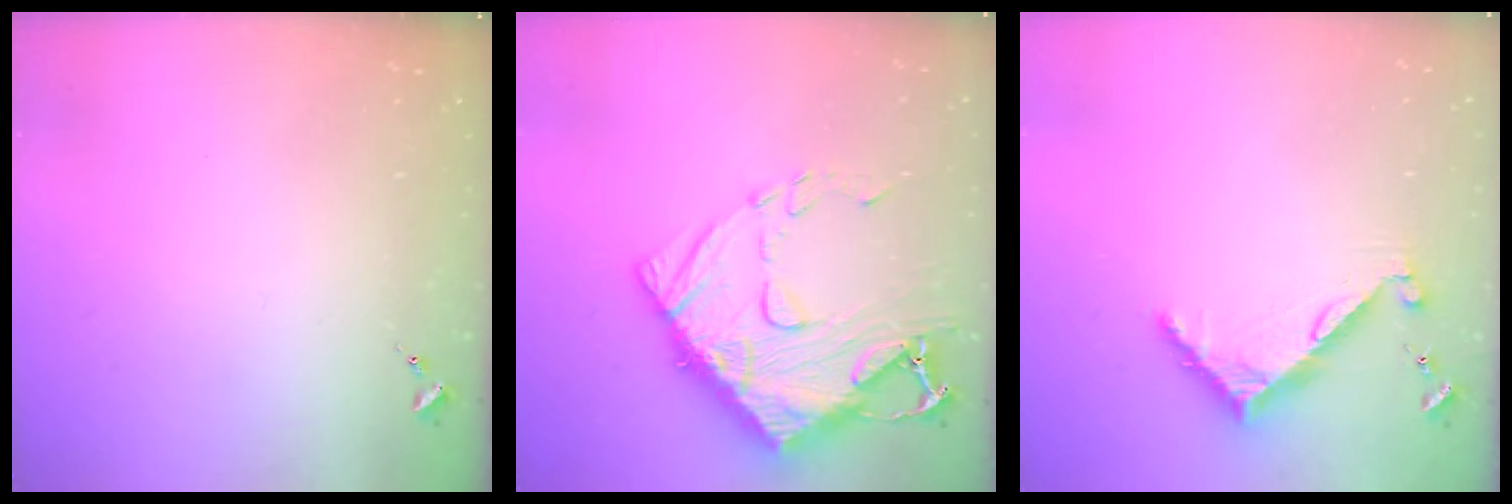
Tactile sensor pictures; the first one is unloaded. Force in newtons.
{"total": 17.4, "press": 17.4, "slide": 1.6}
{"total": 7.3, "press": 7.3, "slide": 0.6}